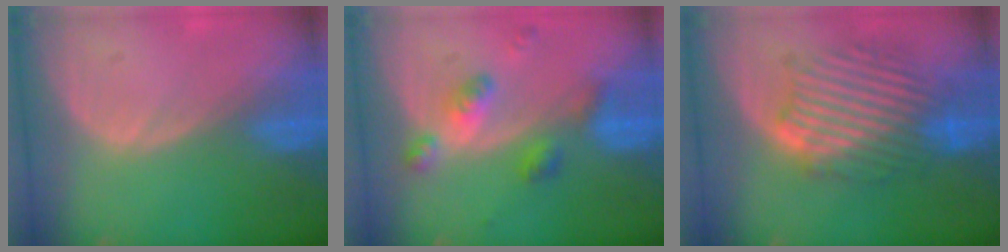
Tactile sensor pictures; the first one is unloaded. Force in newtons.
{"total": 6.0, "press": 5.3, "slide": 2.9}
{"total": 9.2, "press": 9.2, "slide": 0.5}